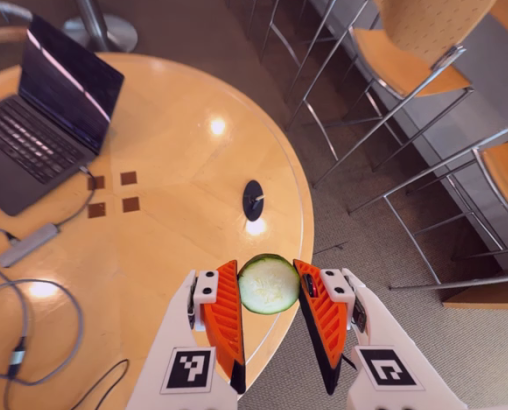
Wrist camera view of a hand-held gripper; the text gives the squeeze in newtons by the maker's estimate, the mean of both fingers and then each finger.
{"total": 10.5, "left": 10.4, "right": 10.5}